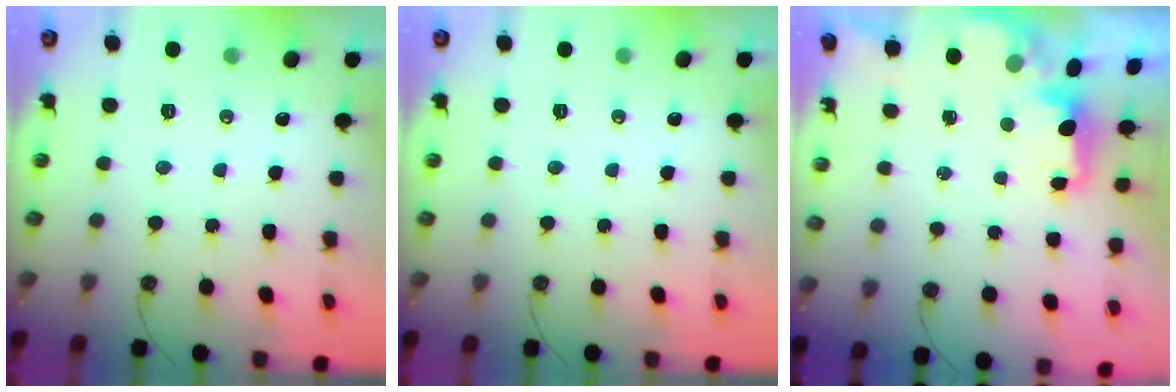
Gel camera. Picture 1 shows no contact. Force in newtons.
{"total": 0.0}
{"total": 1.6, "press": 1.5, "slide": 0.6}